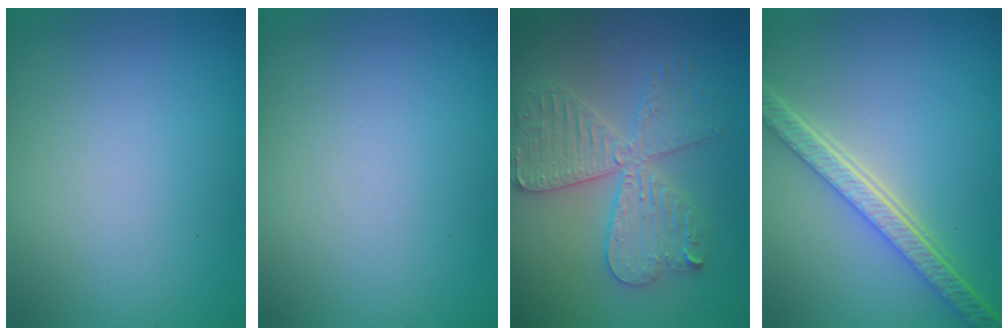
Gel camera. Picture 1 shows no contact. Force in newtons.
{"total": 0.0}
{"total": 5.6, "press": 5.5, "slide": 0.8}
{"total": 5.5, "press": 4.1, "slide": 3.7}